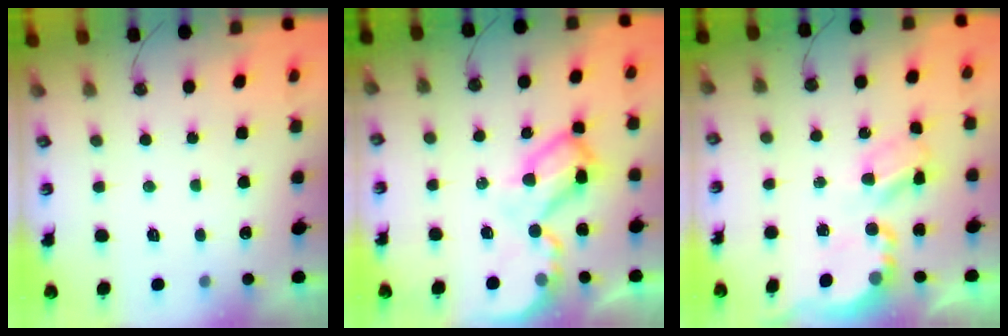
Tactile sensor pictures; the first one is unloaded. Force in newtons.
{"total": 11.0, "press": 10.9, "slide": 1.0}
{"total": 5.5, "press": 5.5, "slide": 0.3}